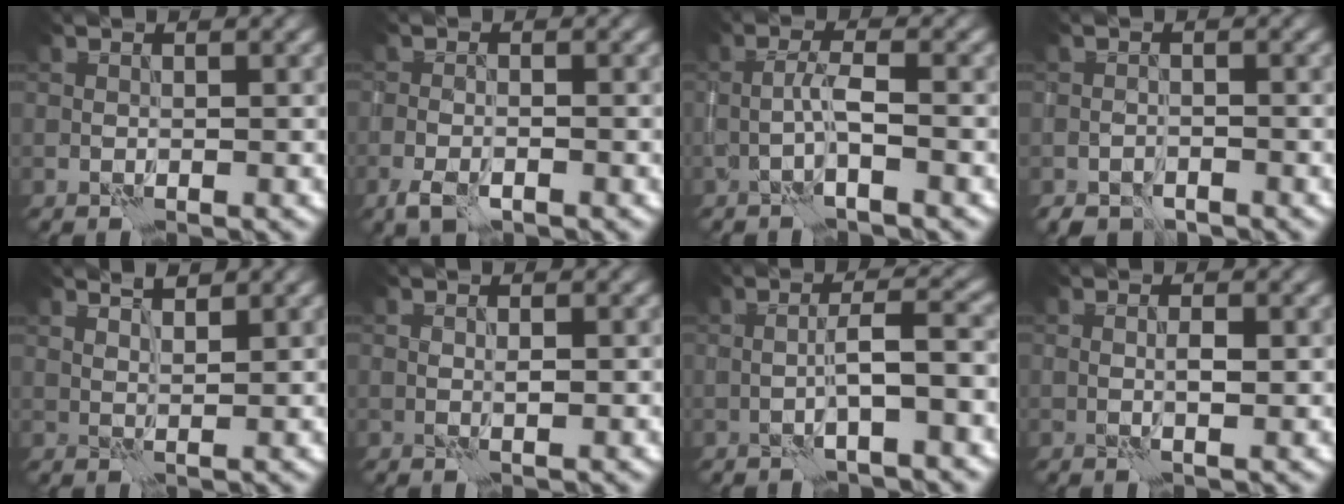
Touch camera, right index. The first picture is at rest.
{"total": 2.0, "force": [-1.3, 0.7, 1.3], "torque": [-0.027, -0.001, -0.027]}
{"total": 1.9, "force": [-0.7, -0.4, 1.7], "torque": [-0.034, 0.011, -0.018]}
{"total": 1.8, "force": [-1.7, 0.6, 0.0], "torque": [0.001, 0.004, -0.031]}
{"total": 2.1, "force": [2.0, -0.5, 0.0], "torque": [0.001, -0.009, 0.040]}
{"total": 0.9, "force": [0.6, -0.6, -0.1], "torque": [0.001, -0.002, 0.015]}
{"total": 2.4, "force": [-0.6, -0.7, 2.3], "torque": [-0.040, 0.015, -0.012]}
{"total": 0.9, "force": [0.6, -0.6, 0.4], "torque": [-0.009, 0.000, 0.014]}